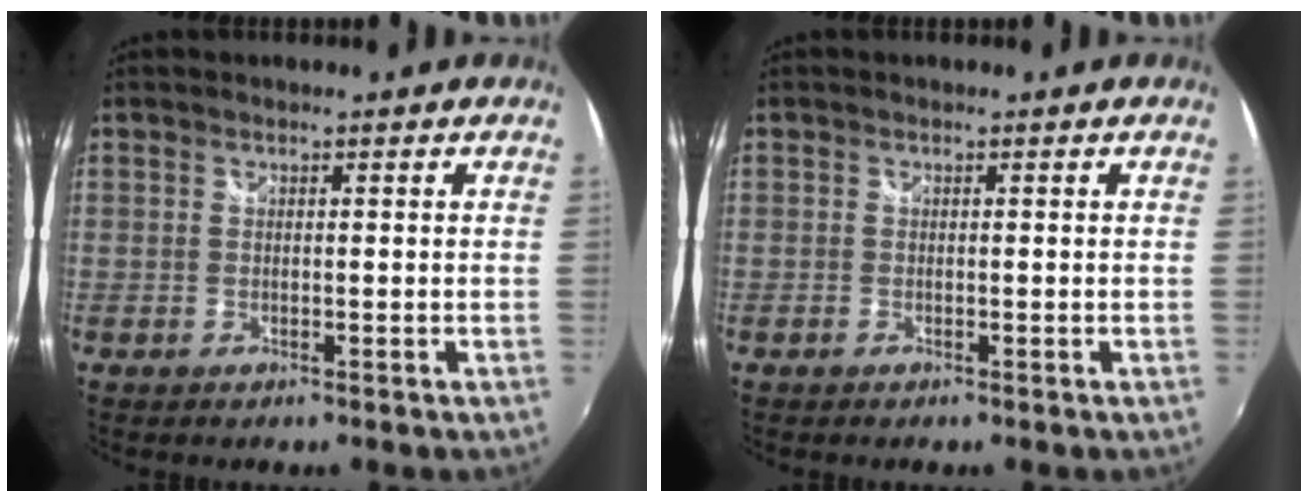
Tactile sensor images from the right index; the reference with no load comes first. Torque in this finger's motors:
{"motor_torque": [-0.12, -0.17, 0.04, 0.01]}